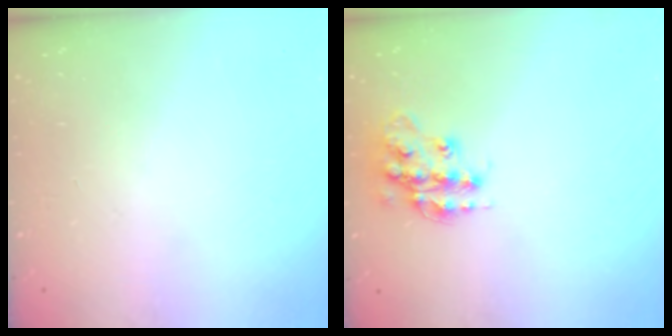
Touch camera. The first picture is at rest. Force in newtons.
{"total": 14.9, "press": 14.9, "slide": 0.9}